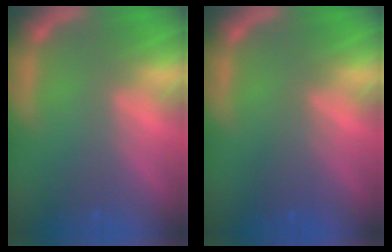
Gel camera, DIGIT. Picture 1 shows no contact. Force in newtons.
{"total": 2.0}